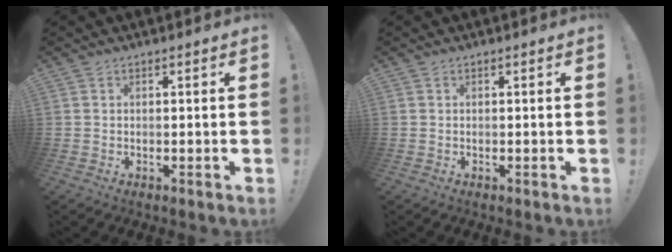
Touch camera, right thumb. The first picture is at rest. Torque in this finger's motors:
{"motor_torque": [0.00, 0.00, 0.00, 0.00, 0.03]}